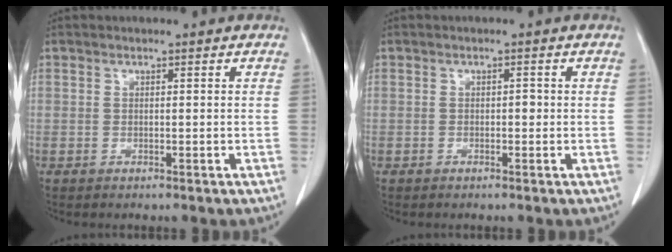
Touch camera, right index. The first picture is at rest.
{"total": 0.8, "force": [-0.1, 0.5, 0.7], "torque": [-0.007, 0.003, -0.002]}